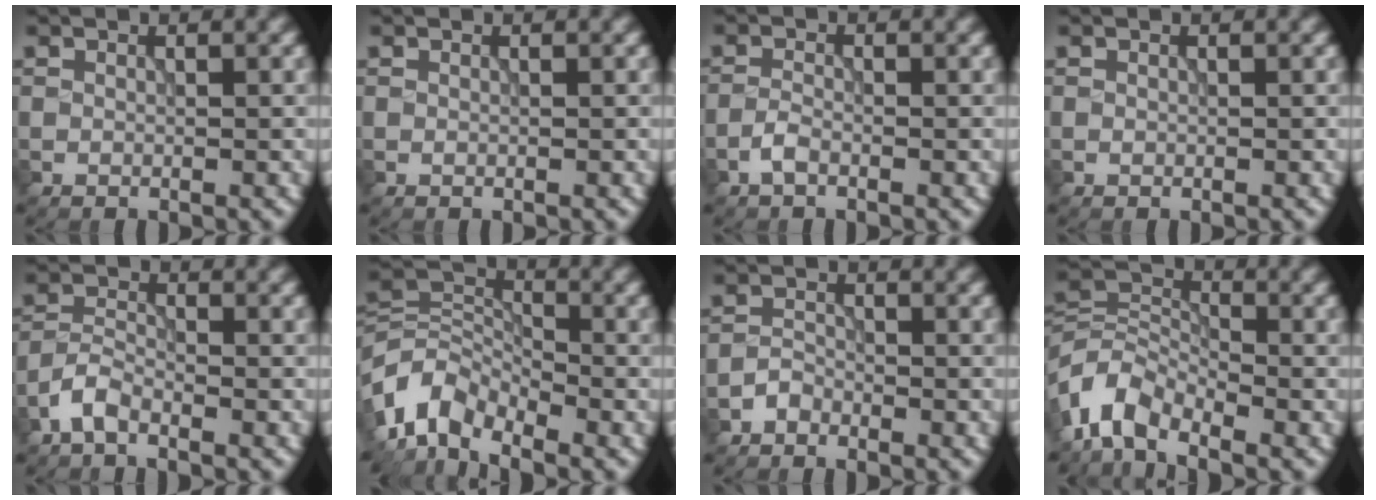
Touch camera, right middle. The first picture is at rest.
{"total": 0.0}
{"total": 1.3, "force": [-0.9, 0.4, 0.8], "torque": [-0.020, 0.003, -0.022]}
{"total": 0.0}
{"total": 2.2, "force": [-1.7, 0.8, 1.2], "torque": [-0.025, 0.005, -0.042]}
{"total": 5.9, "force": [-3.9, 3.3, 3.1], "torque": [-0.058, 0.002, -0.092]}
{"total": 1.2, "force": [-1.0, 0.6, 0.3], "torque": [-0.002, 0.005, -0.024]}
{"total": 5.0, "force": [-3.3, 2.5, 2.6], "torque": [-0.053, 0.002, -0.082]}